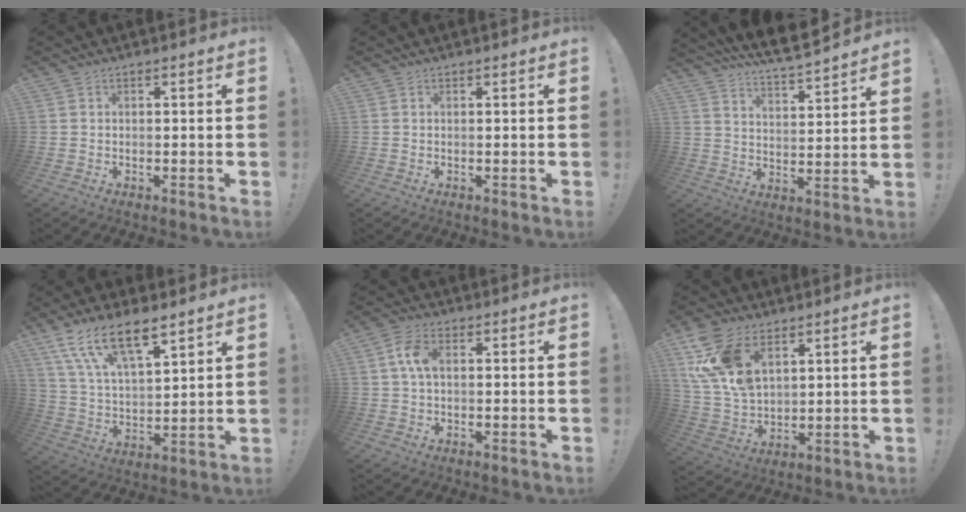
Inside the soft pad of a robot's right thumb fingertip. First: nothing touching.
{"total": 0.0}
{"total": 8.8, "force": [8.1, 1.1, 3.3], "torque": [-0.081, -0.068, 0.144]}
{"total": 15.1, "force": [10.4, 5.6, 9.4], "torque": [-0.171, -0.058, 0.187]}
{"total": 6.1, "force": [0.9, 3.5, 4.9], "torque": [-0.098, 0.006, 0.015]}
{"total": 16.0, "force": [7.7, 9.7, 10.2], "torque": [-0.204, -0.033, 0.148]}